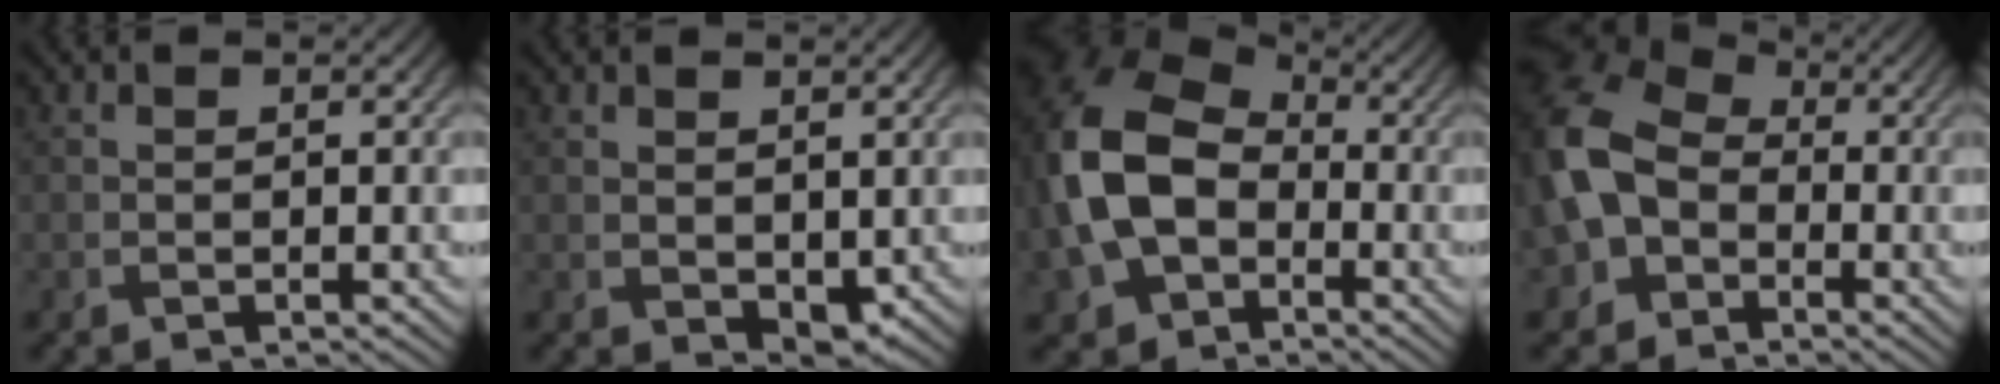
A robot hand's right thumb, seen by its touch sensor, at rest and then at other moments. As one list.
[{"total": 2.5, "force": [0.6, 1.6, 1.9], "torque": [-0.037, -0.009, 0.018]}, {"total": 14.9, "force": [-2.4, 10.7, 10.1], "torque": [-0.259, -0.020, -0.049]}, {"total": 12.4, "force": [-2.4, 9.5, 7.6], "torque": [-0.198, -0.021, -0.052]}]